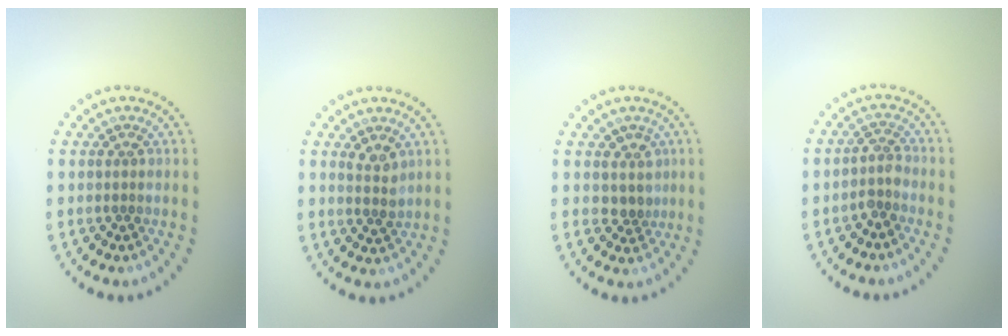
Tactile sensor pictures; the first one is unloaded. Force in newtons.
{"total": 1.5, "press": 1.3, "slide": 0.7}
{"total": 2.0, "press": 1.5, "slide": 1.2}
{"total": 1.8, "press": 1.3, "slide": 1.2}